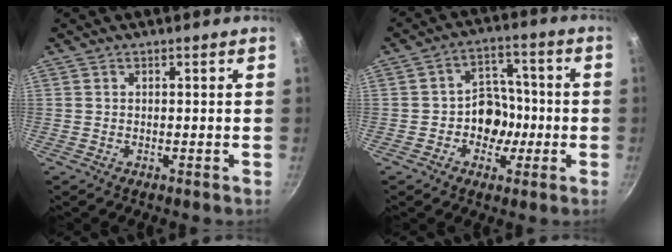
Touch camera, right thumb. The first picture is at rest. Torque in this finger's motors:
{"motor_torque": [0.90, 0.72, 0.54, 0.18, 0.10]}